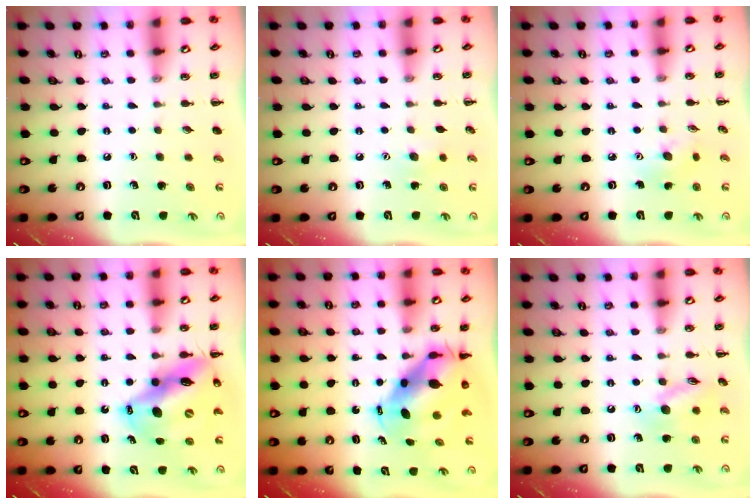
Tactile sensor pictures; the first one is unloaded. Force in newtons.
{"total": 5.9, "press": 5.7, "slide": 1.2}
{"total": 3.6, "press": 3.5, "slide": 0.9}
{"total": 16.0, "press": 15.3, "slide": 4.6}
{"total": 8.3, "press": 8.0, "slide": 2.1}
{"total": 11.7, "press": 11.6, "slide": 1.0}